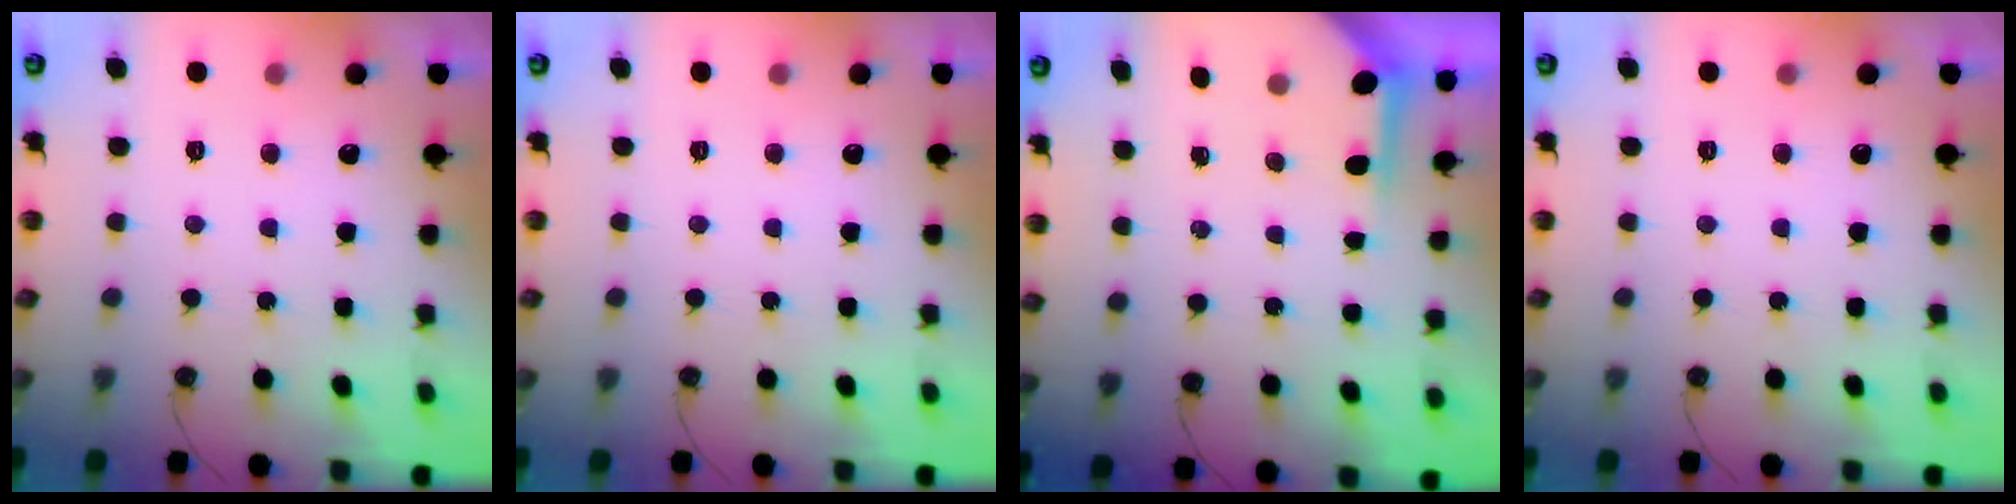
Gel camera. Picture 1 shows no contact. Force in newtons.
{"total": 0.0}
{"total": 3.7, "press": 3.7, "slide": 0.4}
{"total": 0.0}